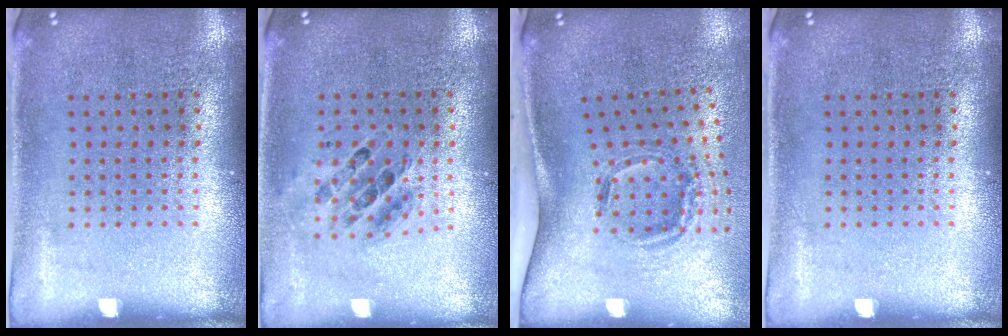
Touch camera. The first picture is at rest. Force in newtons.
{"total": 0.6, "press": 0.6, "slide": 0.1}
{"total": 2.1, "press": 1.3, "slide": 1.6}
{"total": 0.0}